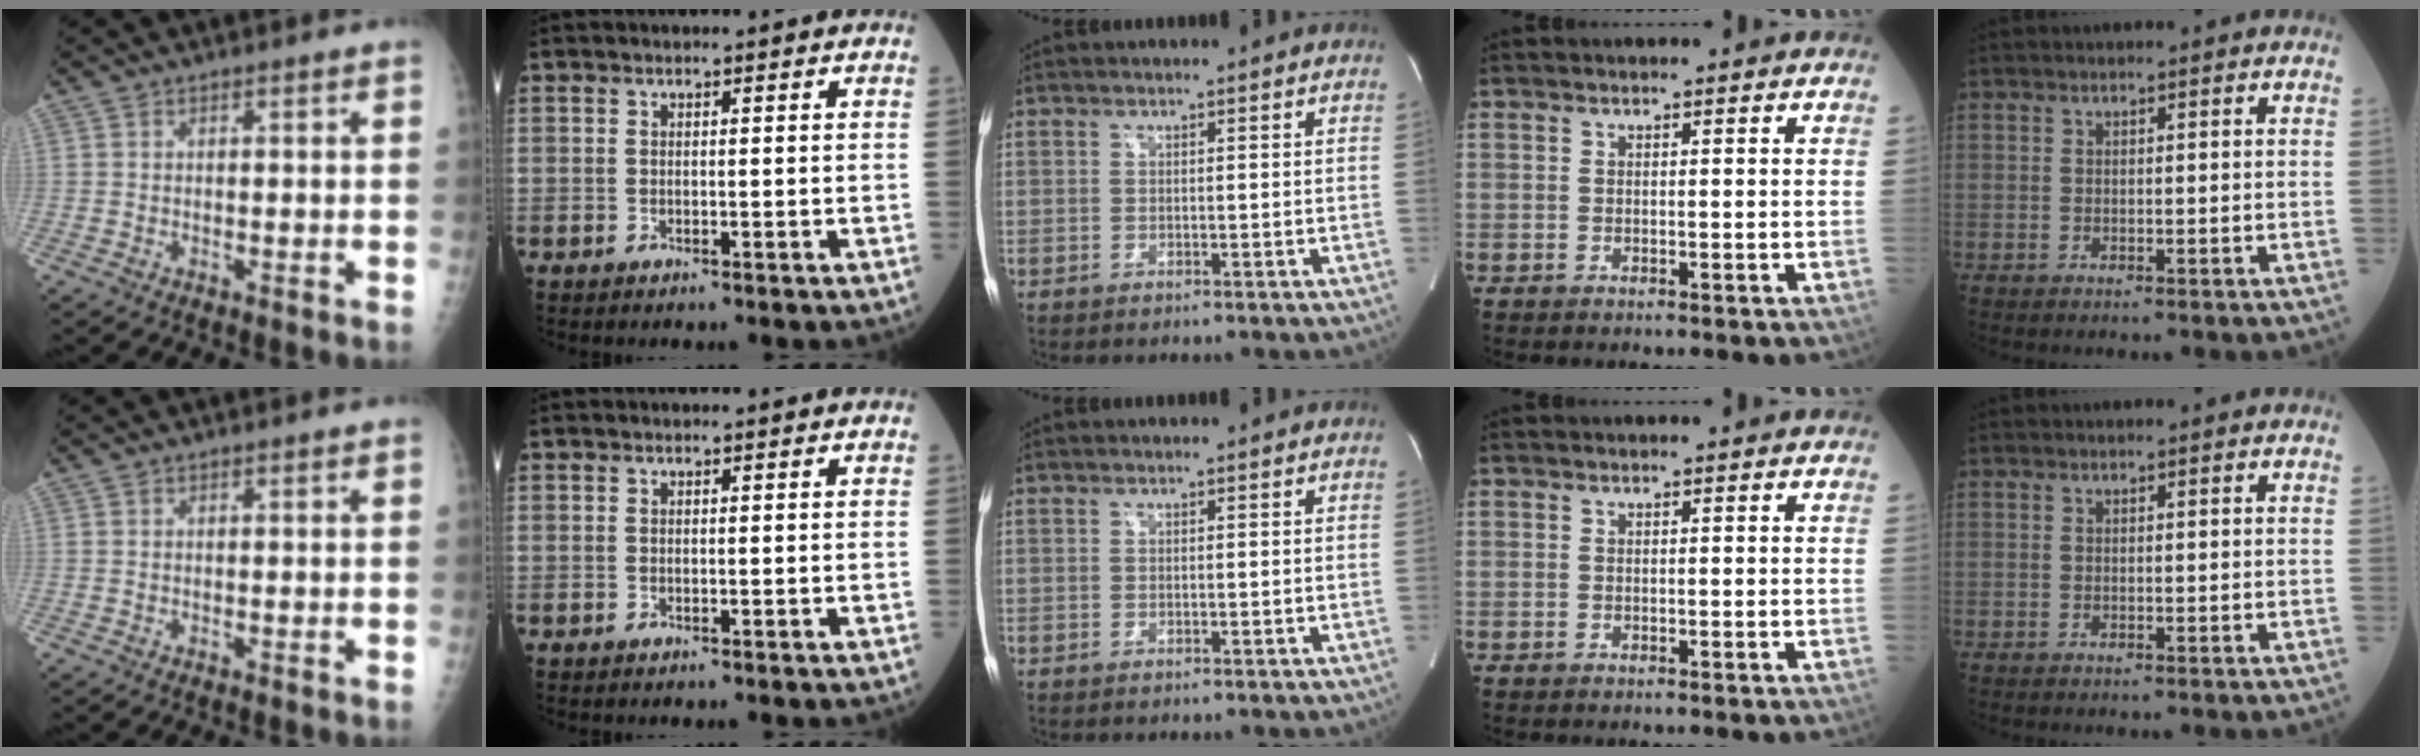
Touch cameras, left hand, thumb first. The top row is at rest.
{}